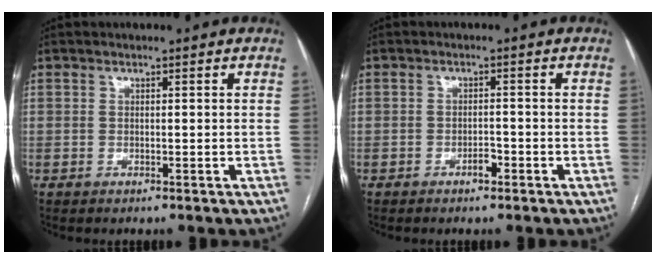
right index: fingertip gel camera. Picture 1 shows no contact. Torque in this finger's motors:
{"motor_torque": [0.07, 0.07, 0.26, 0.05]}